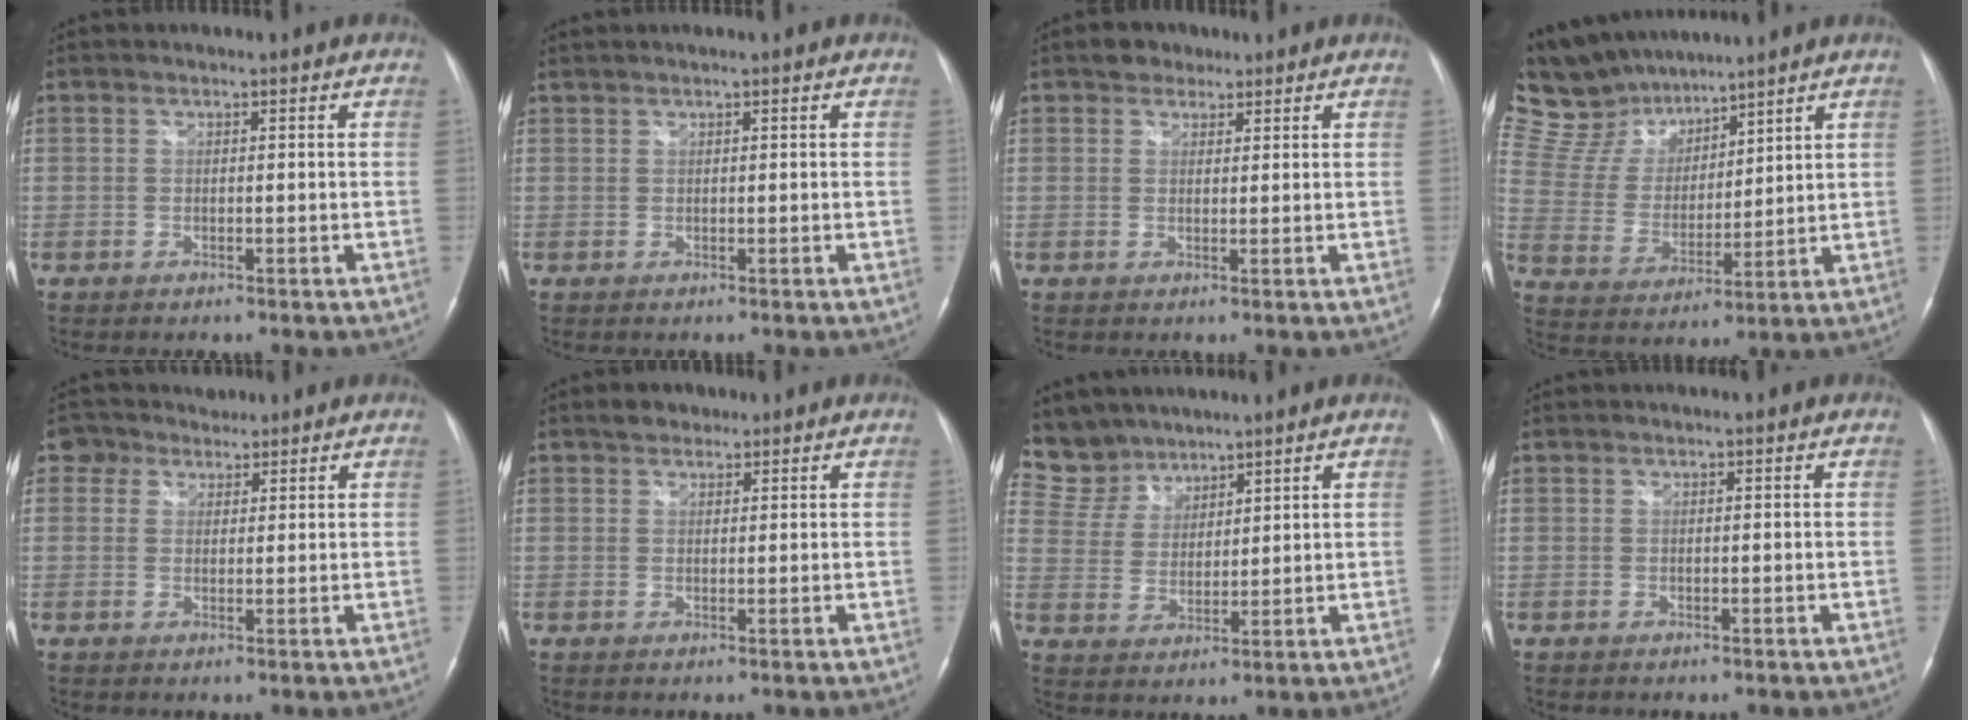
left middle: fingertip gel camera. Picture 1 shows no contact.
{"total": 1.5, "force": [1.4, -0.2, 0.6], "torque": [-0.015, 0.015, 0.032]}
{"total": 2.7, "force": [2.0, 1.8, 0.6], "torque": [-0.013, 0.009, 0.031]}
{"total": 12.8, "force": [11.4, 4.5, 3.6], "torque": [-0.088, 0.025, 0.225]}
{"total": 3.5, "force": [2.6, 2.4, -0.1], "torque": [0.001, 0.023, 0.041]}
{"total": 2.1, "force": [1.6, 1.2, 0.5], "torque": [-0.011, 0.007, 0.026]}
{"total": 7.0, "force": [6.4, 3.0, -0.2], "torque": [-0.005, 0.013, 0.139]}
{"total": 0.0}